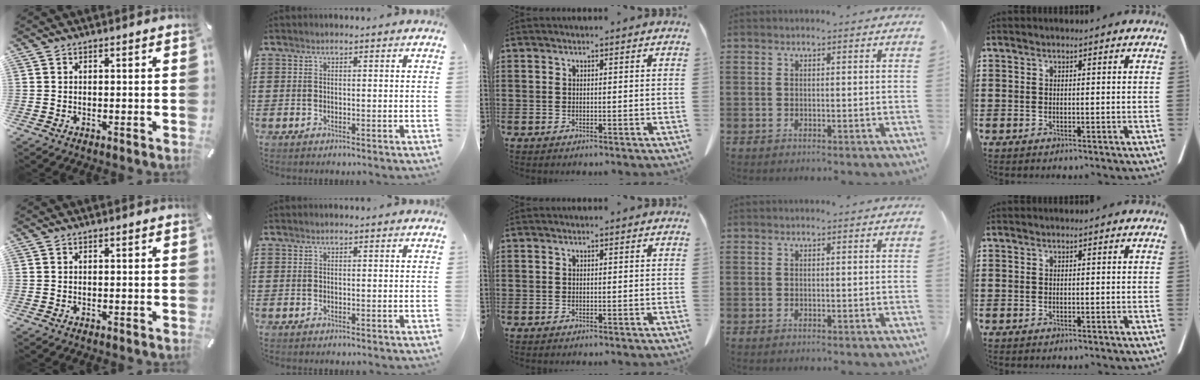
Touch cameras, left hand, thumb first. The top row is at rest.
{}